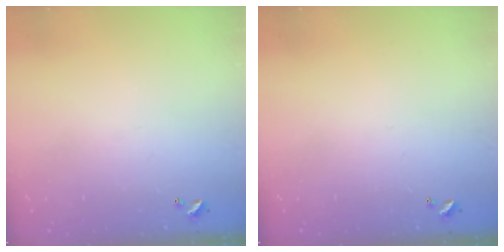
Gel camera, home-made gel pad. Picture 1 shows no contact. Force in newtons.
{"total": 0.0}